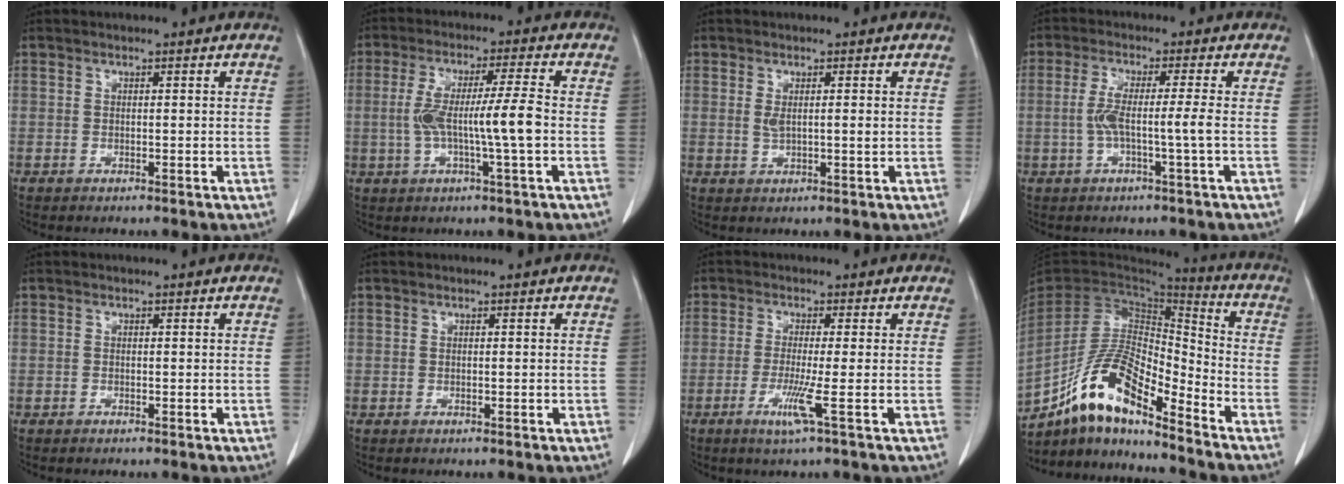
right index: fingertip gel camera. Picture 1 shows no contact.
{"total": 8.8, "force": [-1.0, -0.2, 8.8], "torque": [-0.167, 0.013, -0.017]}
{"total": 2.3, "force": [0.5, 0.6, 2.2], "torque": [-0.039, 0.001, 0.014]}
{"total": 4.9, "force": [-0.8, -0.6, 4.8], "torque": [-0.094, 0.007, -0.013]}
{"total": 0.0}
{"total": 0.0}
{"total": 4.3, "force": [-1.6, -1.1, 3.8], "torque": [-0.077, -0.012, -0.032]}
{"total": 14.5, "force": [-10.8, 3.3, 9.1], "torque": [-0.178, 0.018, -0.198]}